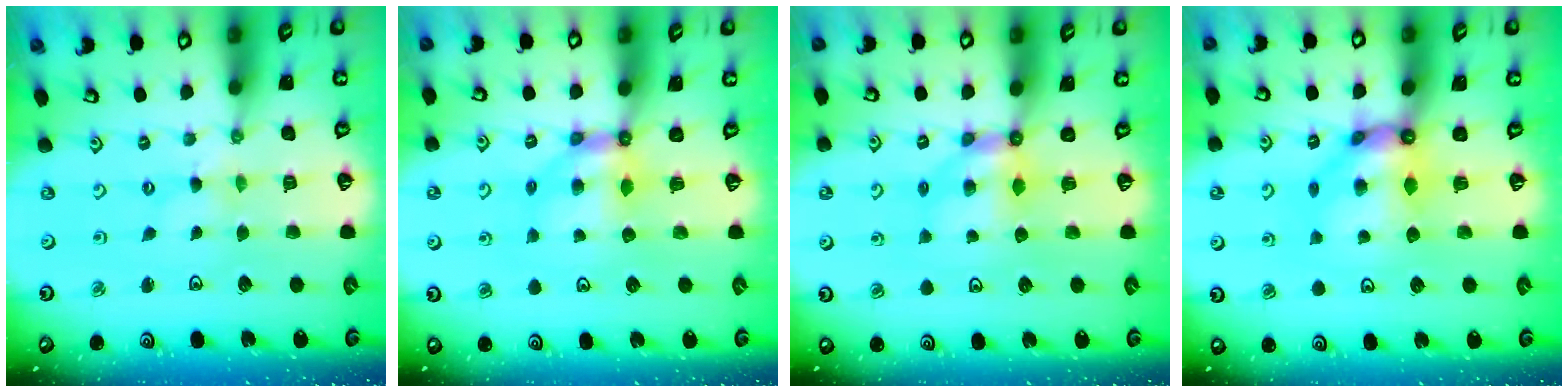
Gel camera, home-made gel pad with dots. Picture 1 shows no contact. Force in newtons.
{"total": 6.1, "press": 6.0, "slide": 0.7}
{"total": 5.5, "press": 5.5, "slide": 0.2}
{"total": 9.7, "press": 9.6, "slide": 1.0}